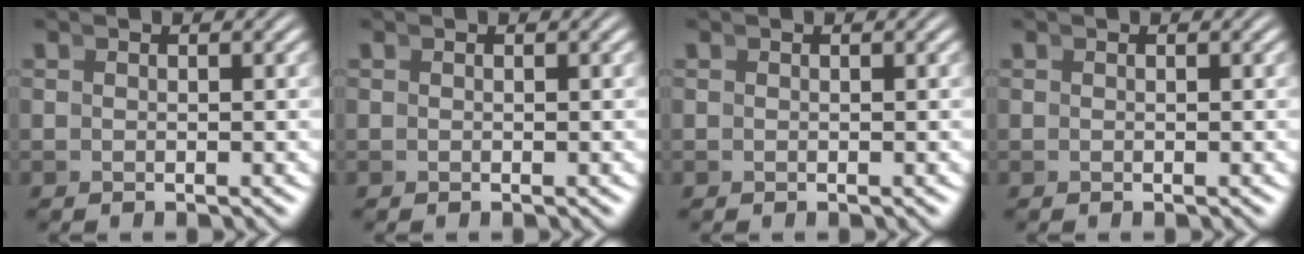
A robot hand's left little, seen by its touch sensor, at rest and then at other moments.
{"total": 0.0}
{"total": 0.0}
{"total": 0.0}